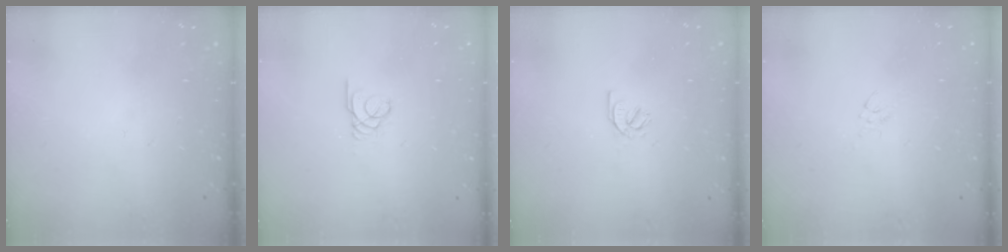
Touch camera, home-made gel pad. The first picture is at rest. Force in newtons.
{"total": 1.7, "press": 1.7, "slide": 0.2}
{"total": 2.1, "press": 2.1, "slide": 0.2}
{"total": 2.7, "press": 2.5, "slide": 0.9}